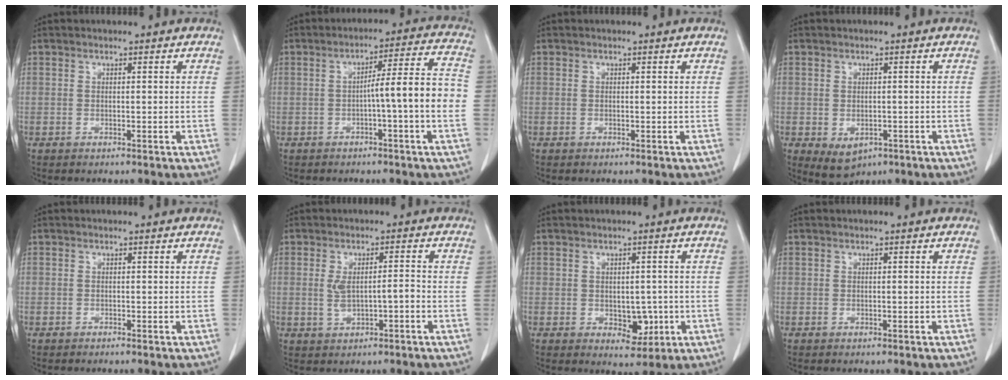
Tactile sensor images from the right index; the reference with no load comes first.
{"total": 9.2, "force": [-1.8, -0.5, 9.0], "torque": [-0.129, 0.023, -0.027]}
{"total": 0.0}
{"total": 4.0, "force": [-1.5, 2.8, 2.5], "torque": [-0.041, -0.005, -0.008]}
{"total": 0.0}
{"total": 4.4, "force": [-0.6, 1.3, 4.1], "torque": [-0.081, 0.009, -0.002]}
{"total": 4.5, "force": [-0.8, 2.9, 3.4], "torque": [-0.038, 0.000, 0.000]}
{"total": 0.0}